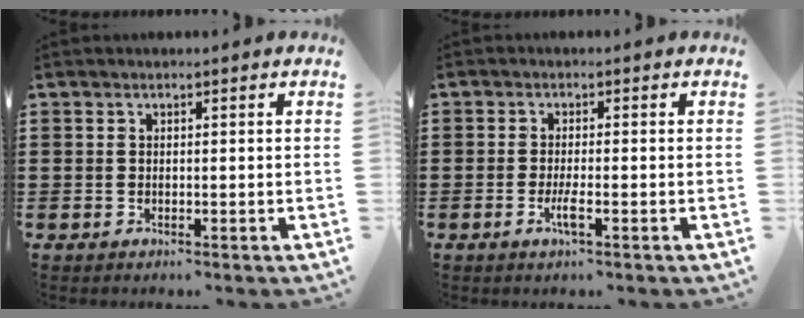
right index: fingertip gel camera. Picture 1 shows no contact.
{"total": 2.8, "force": [-1.2, 0.2, 2.5], "torque": [-0.057, -0.008, -0.026]}